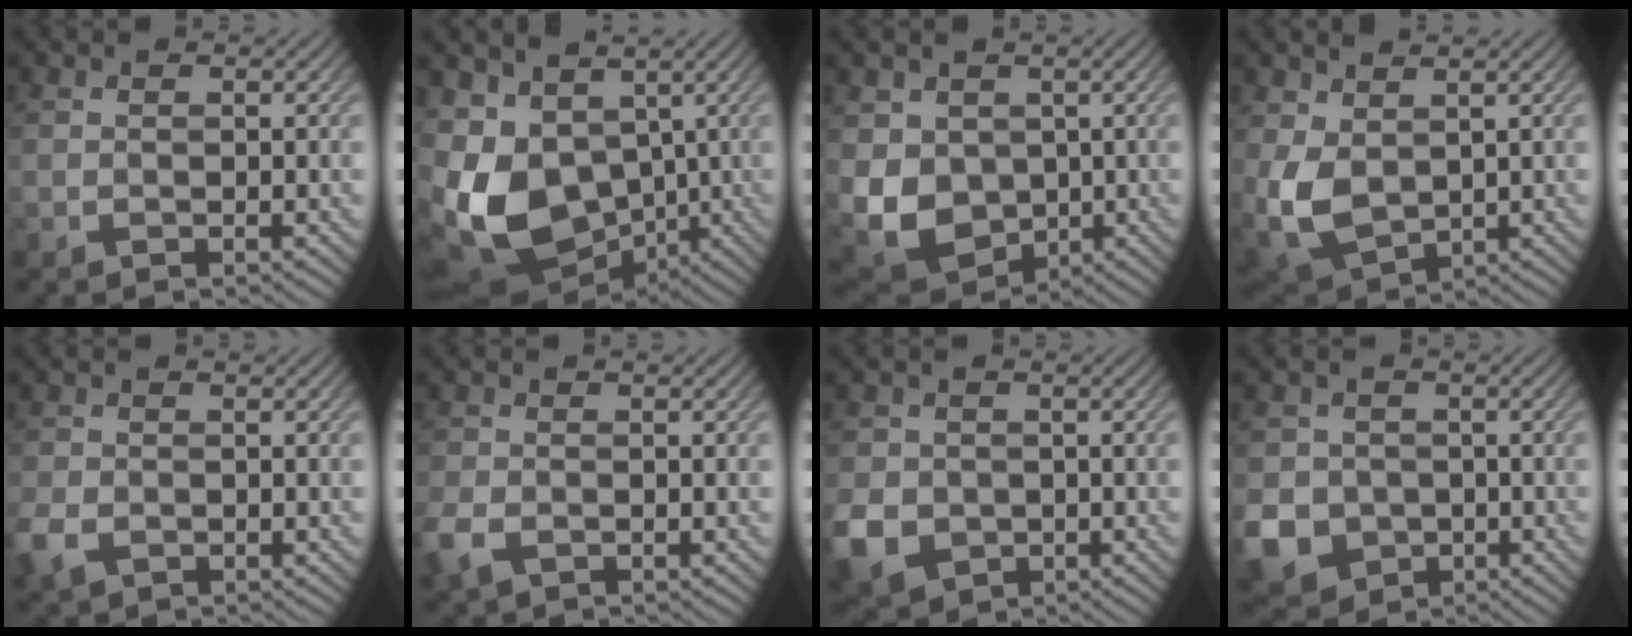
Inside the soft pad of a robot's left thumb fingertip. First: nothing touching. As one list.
[{"total": 14.8, "force": [-2.2, 10.9, 9.8], "torque": [-0.253, -0.025, -0.021]}, {"total": 9.8, "force": [-0.1, 8.1, 5.6], "torque": [-0.160, -0.026, -0.002]}, {"total": 7.8, "force": [1.2, 5.1, 5.9], "torque": [-0.164, -0.010, 0.024]}, {"total": 3.5, "force": [-1.4, 2.5, 2.0], "torque": [-0.052, -0.010, -0.035]}, {"total": 3.5, "force": [-1.7, 2.3, 2.1], "torque": [-0.056, -0.009, -0.041]}, {"total": 6.5, "force": [-1.7, 5.5, 3.0], "torque": [-0.093, -0.023, -0.037]}, {"total": 8.4, "force": [-2.6, 7.3, 3.2], "torque": [-0.095, -0.029, -0.067]}]